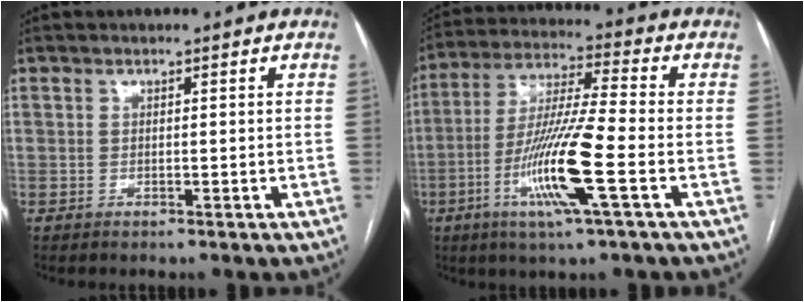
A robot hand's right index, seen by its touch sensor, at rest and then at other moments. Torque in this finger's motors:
{"motor_torque": [2.14, 0.00, 1.05, 0.21]}